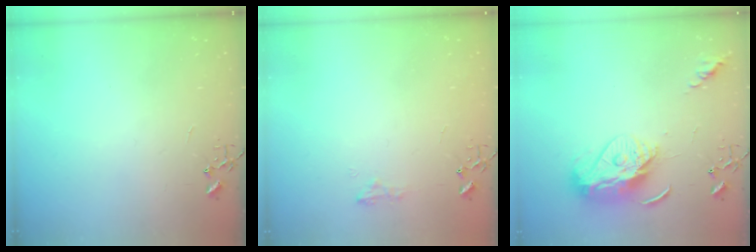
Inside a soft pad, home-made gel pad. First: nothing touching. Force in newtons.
{"total": 8.5, "press": 8.5, "slide": 0.6}
{"total": 12.3, "press": 12.2, "slide": 1.1}